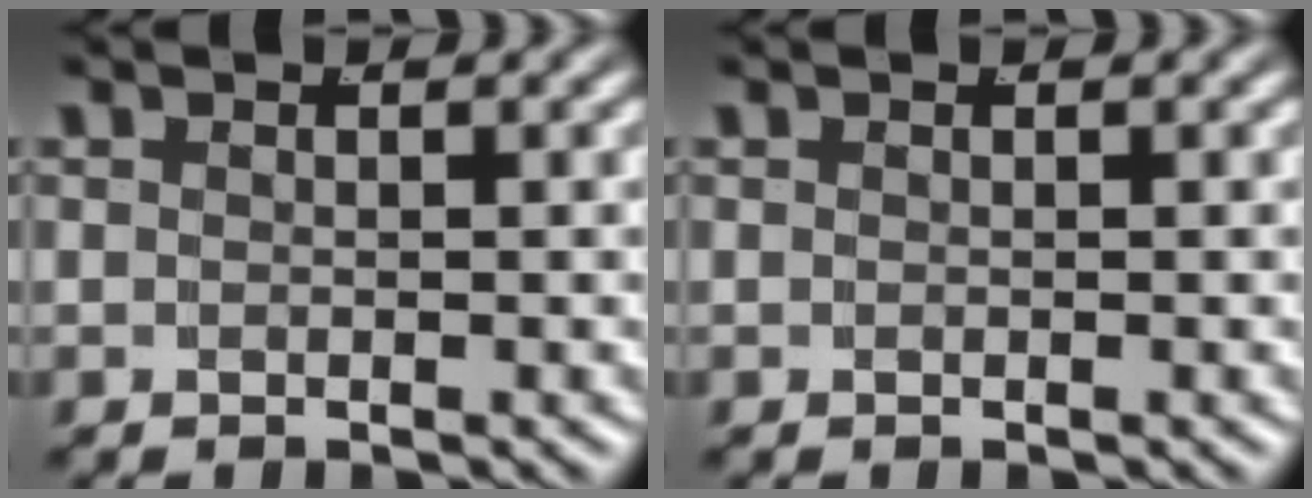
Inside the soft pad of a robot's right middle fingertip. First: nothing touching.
{"total": 0.0}